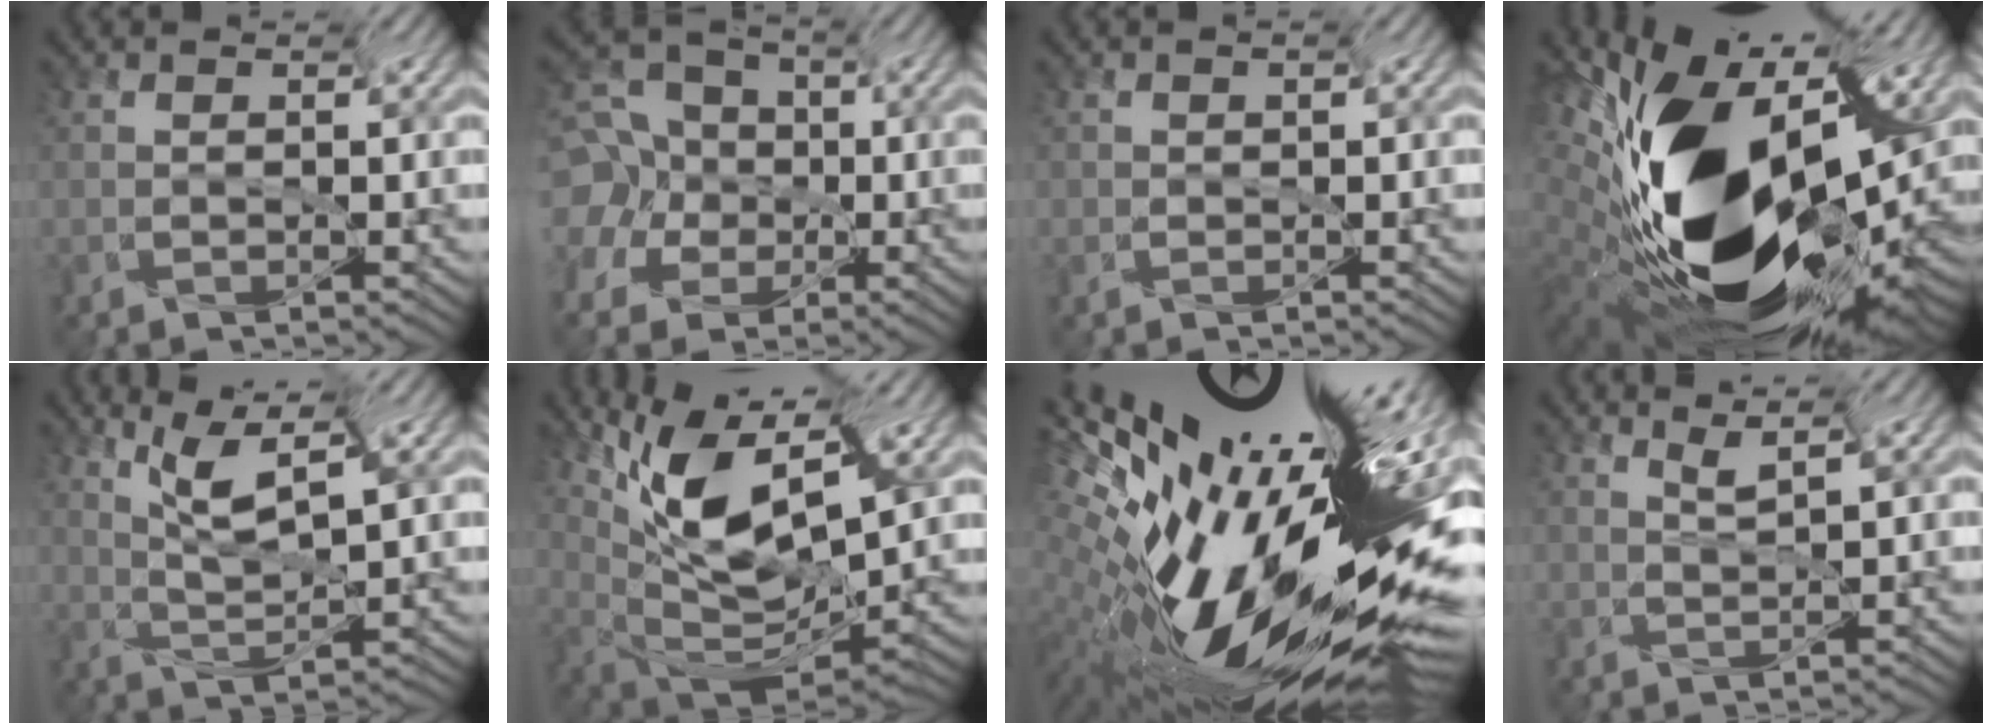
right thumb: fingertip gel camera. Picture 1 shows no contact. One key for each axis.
{"total": 8.1, "fx": 1.3, "fy": 6.7, "fz": 4.3, "tx": -0.155, "ty": 0.037, "tz": 0.035}
{"total": 1.0, "fx": -0.7, "fy": -0.1, "fz": -0.6, "tx": 0.010, "ty": 0.000, "tz": -0.014}
{"total": 17.2, "fx": -2.2, "fy": 9.7, "fz": 14.0, "tx": -0.293, "ty": -0.071, "tz": -0.013}
{"total": 5.2, "fx": 2.7, "fy": 0.5, "fz": 4.3, "tx": -0.099, "ty": 0.003, "tz": 0.059}
{"total": 10.0, "fx": 2.7, "fy": 4.5, "fz": 8.5, "tx": -0.180, "ty": 0.018, "tz": 0.066}
{"total": 16.6, "fx": -3.7, "fy": 5.6, "fz": 15.1, "tx": -0.253, "ty": -0.036, "tz": -0.061}
{"total": 1.6, "fx": 1.3, "fy": -0.9, "fz": 0.4, "tx": -0.013, "ty": -0.007, "tz": 0.035}